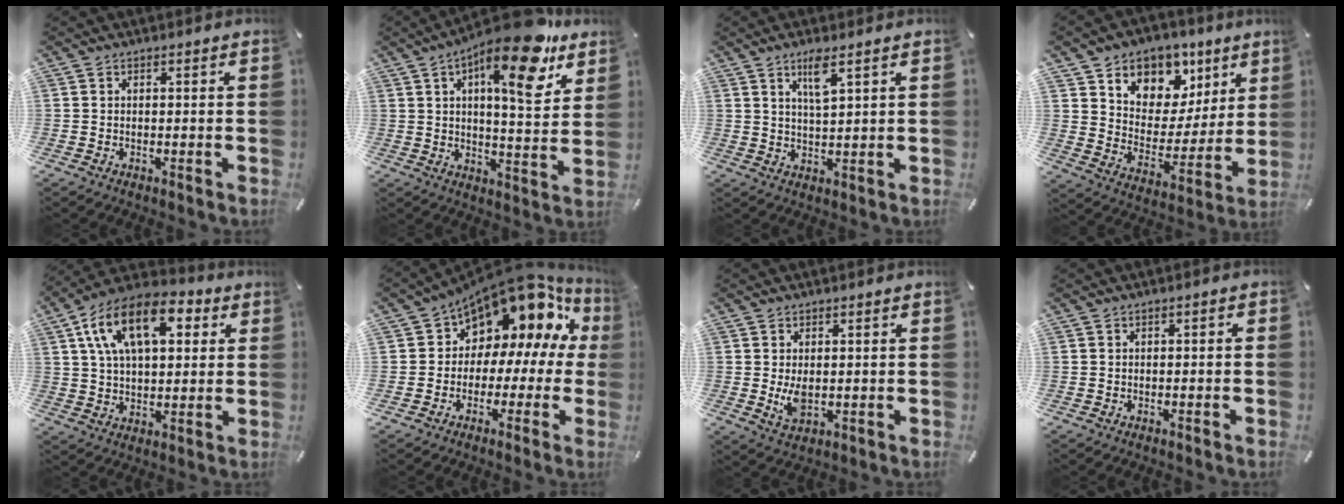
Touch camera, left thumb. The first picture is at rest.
{"total": 18.8, "force": [11.2, 8.3, 12.6], "torque": [-0.172, -0.066, 0.181]}
{"total": 5.3, "force": [3.3, 0.8, 4.1], "torque": [-0.083, -0.002, 0.053]}
{"total": 9.3, "force": [5.1, 7.8, 0.3], "torque": [-0.006, -0.057, 0.095]}
{"total": 16.5, "force": [6.9, 9.0, 12.0], "torque": [-0.227, -0.007, 0.116]}
{"total": 12.1, "force": [7.9, 7.2, 5.8], "torque": [-0.083, -0.080, 0.130]}
{"total": 4.4, "force": [0.2, 2.6, 3.6], "torque": [-0.080, -0.005, -0.001]}
{"total": 0.9, "force": [-0.5, 0.4, 0.7], "torque": [-0.012, 0.002, -0.010]}